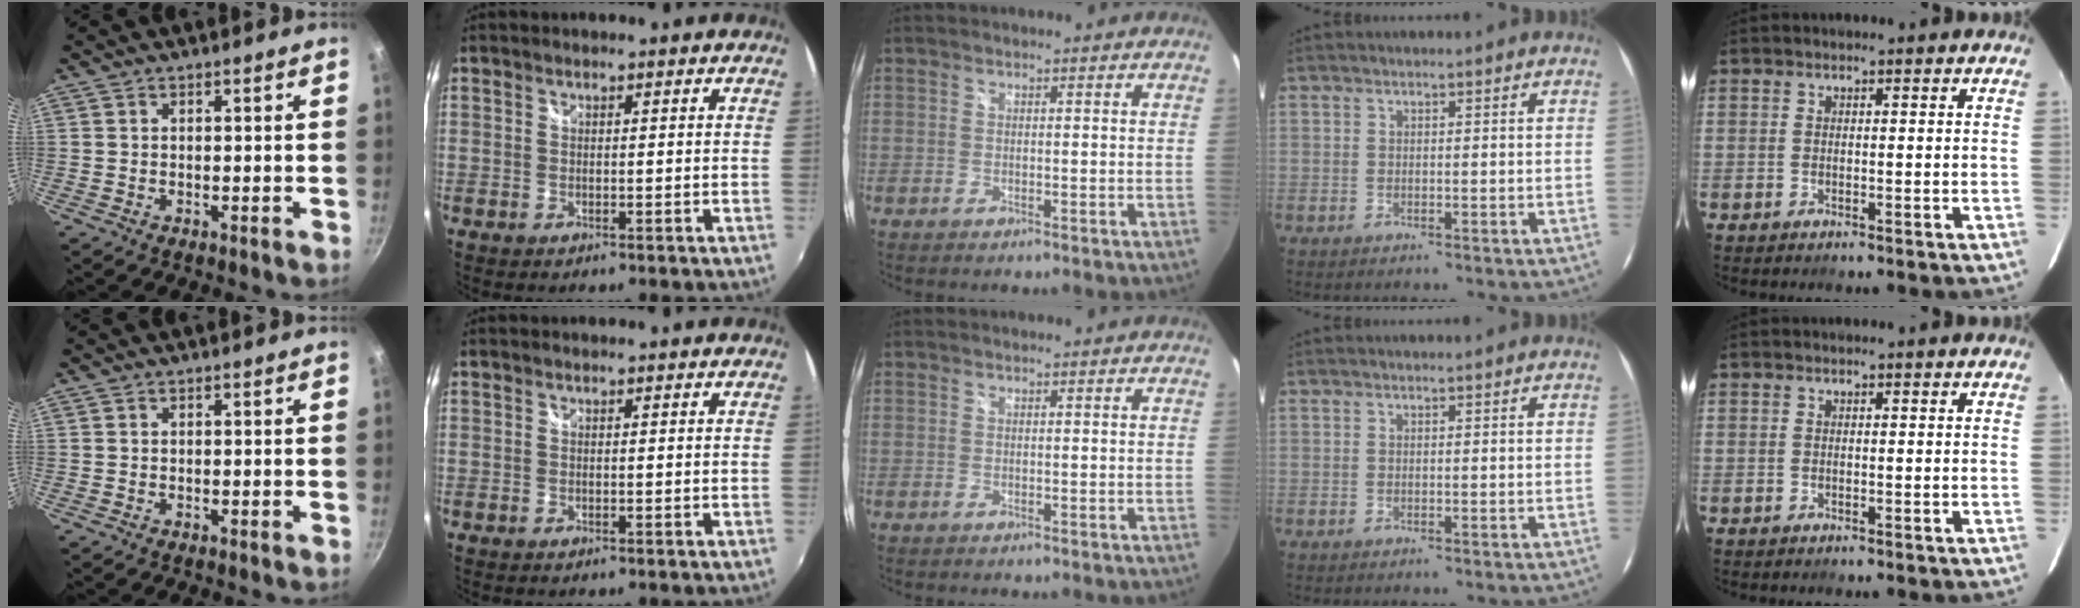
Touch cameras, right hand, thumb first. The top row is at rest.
{}